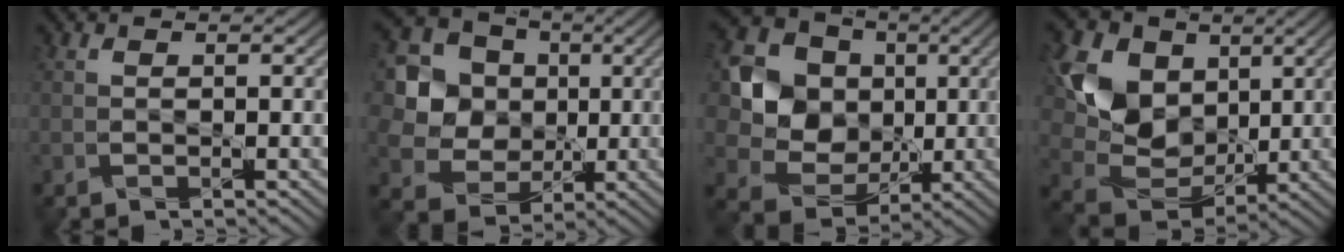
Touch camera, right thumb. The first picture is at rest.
{"total": 8.8, "force": [1.2, 8.1, 3.4], "torque": [-0.110, -0.006, 0.017]}
{"total": 10.3, "force": [1.7, 9.1, 4.5], "torque": [-0.124, -0.005, 0.020]}
{"total": 10.9, "force": [3.6, 8.5, 5.7], "torque": [-0.155, 0.002, 0.067]}